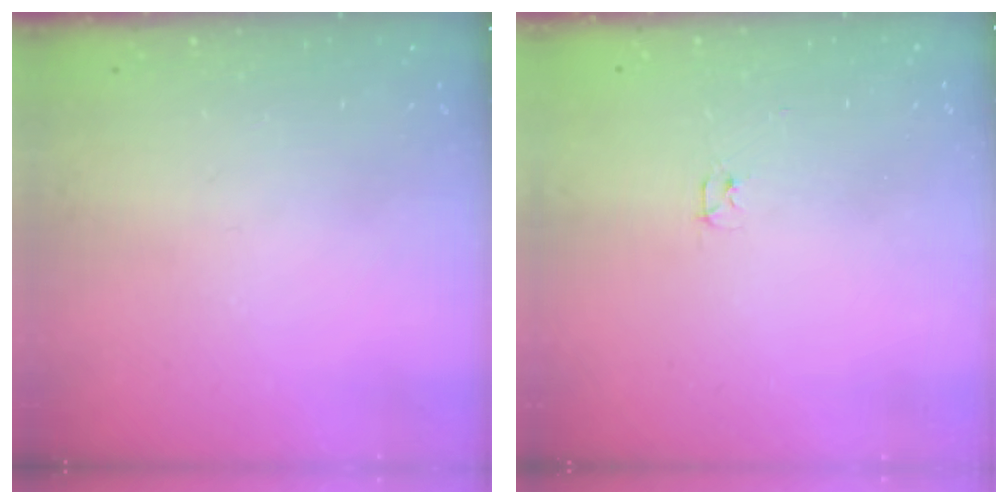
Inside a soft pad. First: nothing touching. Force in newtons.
{"total": 2.4, "press": 2.3, "slide": 0.4}